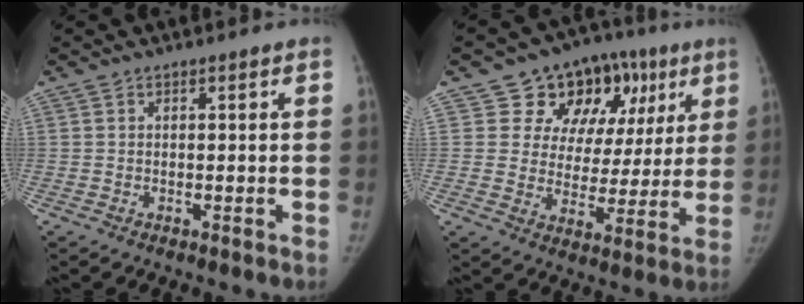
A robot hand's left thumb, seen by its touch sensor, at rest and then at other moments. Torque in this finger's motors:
{"motor_torque": [0.14, 0.46, 0.63, -0.77, 0.05]}